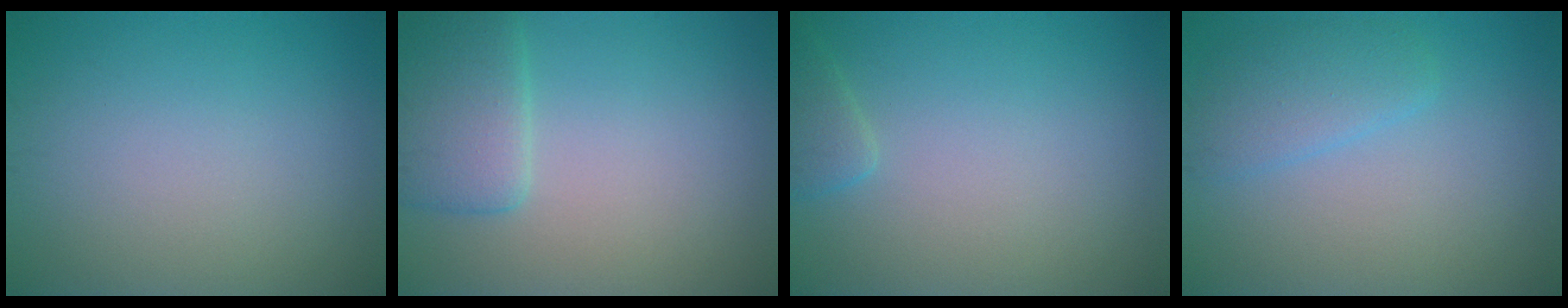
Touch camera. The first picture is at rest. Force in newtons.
{"total": 3.7, "press": 3.7, "slide": 0.3}
{"total": 1.5, "press": 1.5, "slide": 0.1}
{"total": 2.7, "press": 2.7, "slide": 0.1}